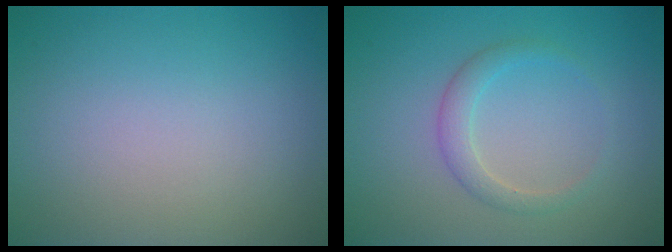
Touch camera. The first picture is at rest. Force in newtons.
{"total": 1.9, "press": 1.9, "slide": 0.1}